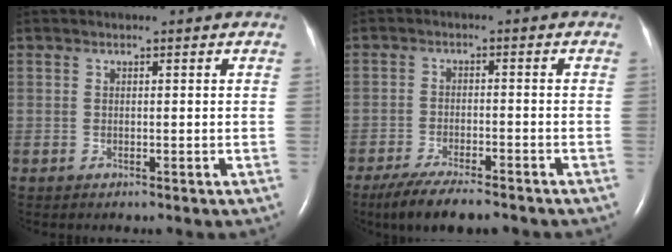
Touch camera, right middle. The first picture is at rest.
{"total": 8.9, "force": [-7.3, 1.6, 4.9], "torque": [-0.082, -0.020, -0.119]}